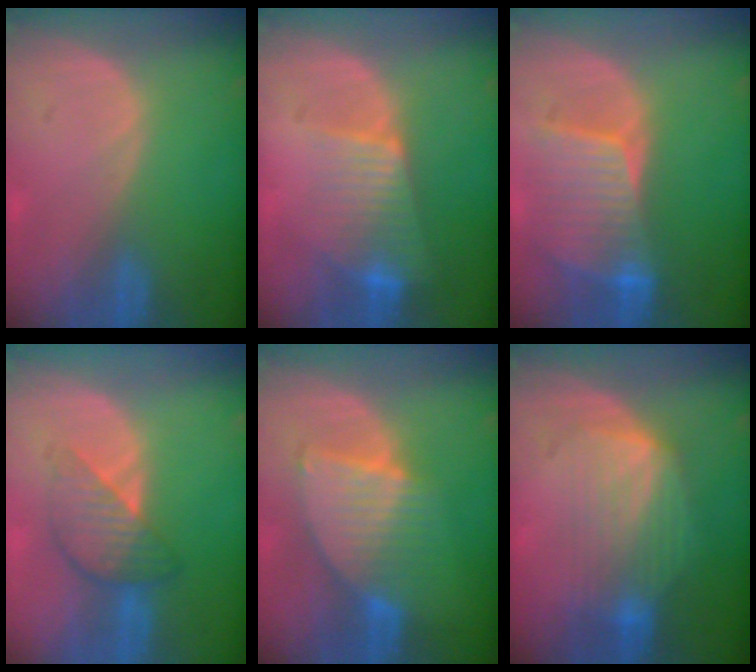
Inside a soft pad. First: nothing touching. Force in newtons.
{"total": 7.7, "press": 6.6, "slide": 4.0}
{"total": 8.5, "press": 7.7, "slide": 3.6}
{"total": 5.5, "press": 5.4, "slide": 0.4}
{"total": 7.2, "press": 6.8, "slide": 2.3}
{"total": 7.4, "press": 7.3, "slide": 1.5}